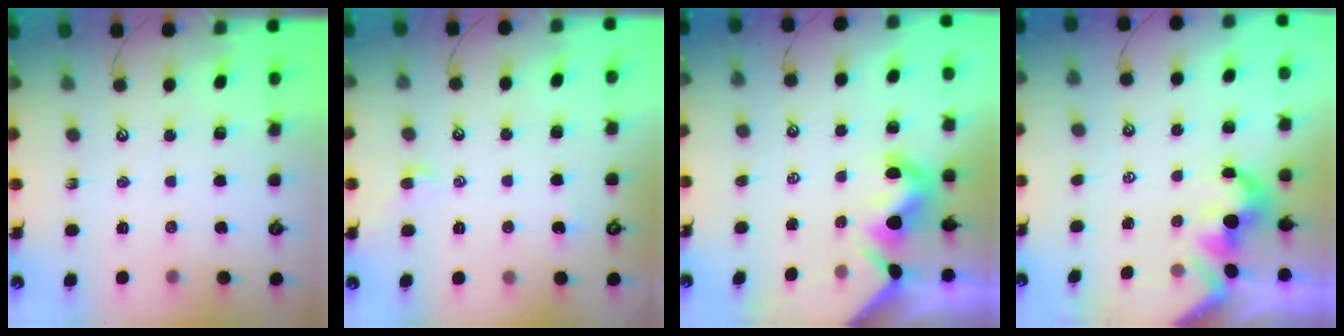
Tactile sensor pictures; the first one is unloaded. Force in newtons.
{"total": 0.8, "press": 0.5, "slide": 0.5}
{"total": 3.5, "press": 3.4, "slide": 0.9}
{"total": 1.7, "press": 1.4, "slide": 1.0}